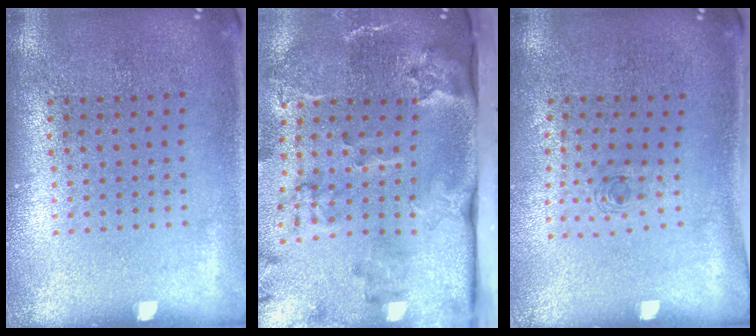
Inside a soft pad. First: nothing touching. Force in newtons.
{"total": 4.0, "press": 2.7, "slide": 3.0}
{"total": 0.6, "press": 0.2, "slide": 0.5}